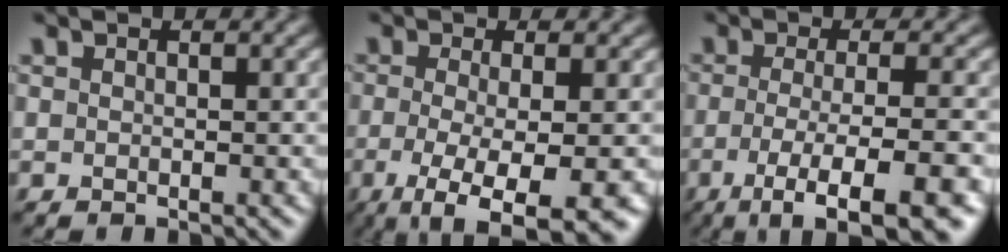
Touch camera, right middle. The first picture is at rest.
{"total": 7.3, "force": [-3.2, 1.8, 6.2], "torque": [-0.099, -0.014, -0.053]}
{"total": 8.8, "force": [-4.2, 2.3, 7.3], "torque": [-0.099, -0.007, -0.065]}